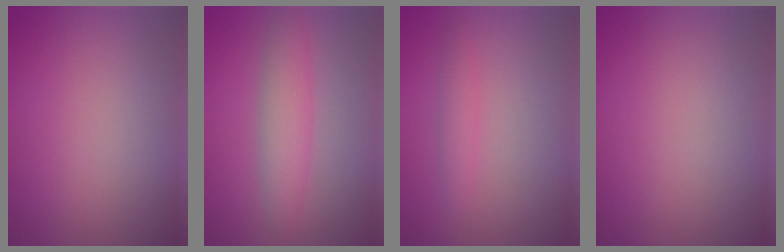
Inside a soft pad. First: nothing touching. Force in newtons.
{"total": 3.3, "press": 3.3, "slide": 0.0}
{"total": 1.5, "press": 1.4, "slide": 0.1}
{"total": 0.0}